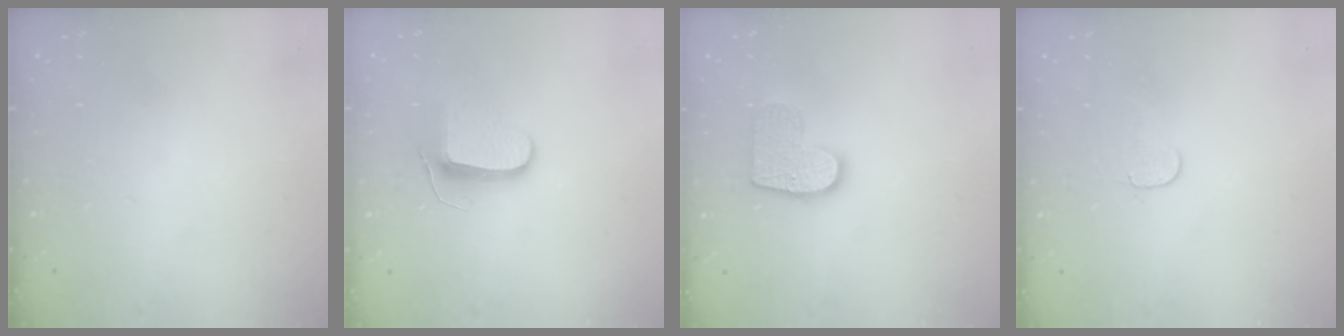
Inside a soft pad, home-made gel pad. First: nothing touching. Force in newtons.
{"total": 9.6, "press": 9.6, "slide": 0.8}
{"total": 10.9, "press": 10.9, "slide": 0.6}
{"total": 4.0, "press": 4.0, "slide": 0.4}